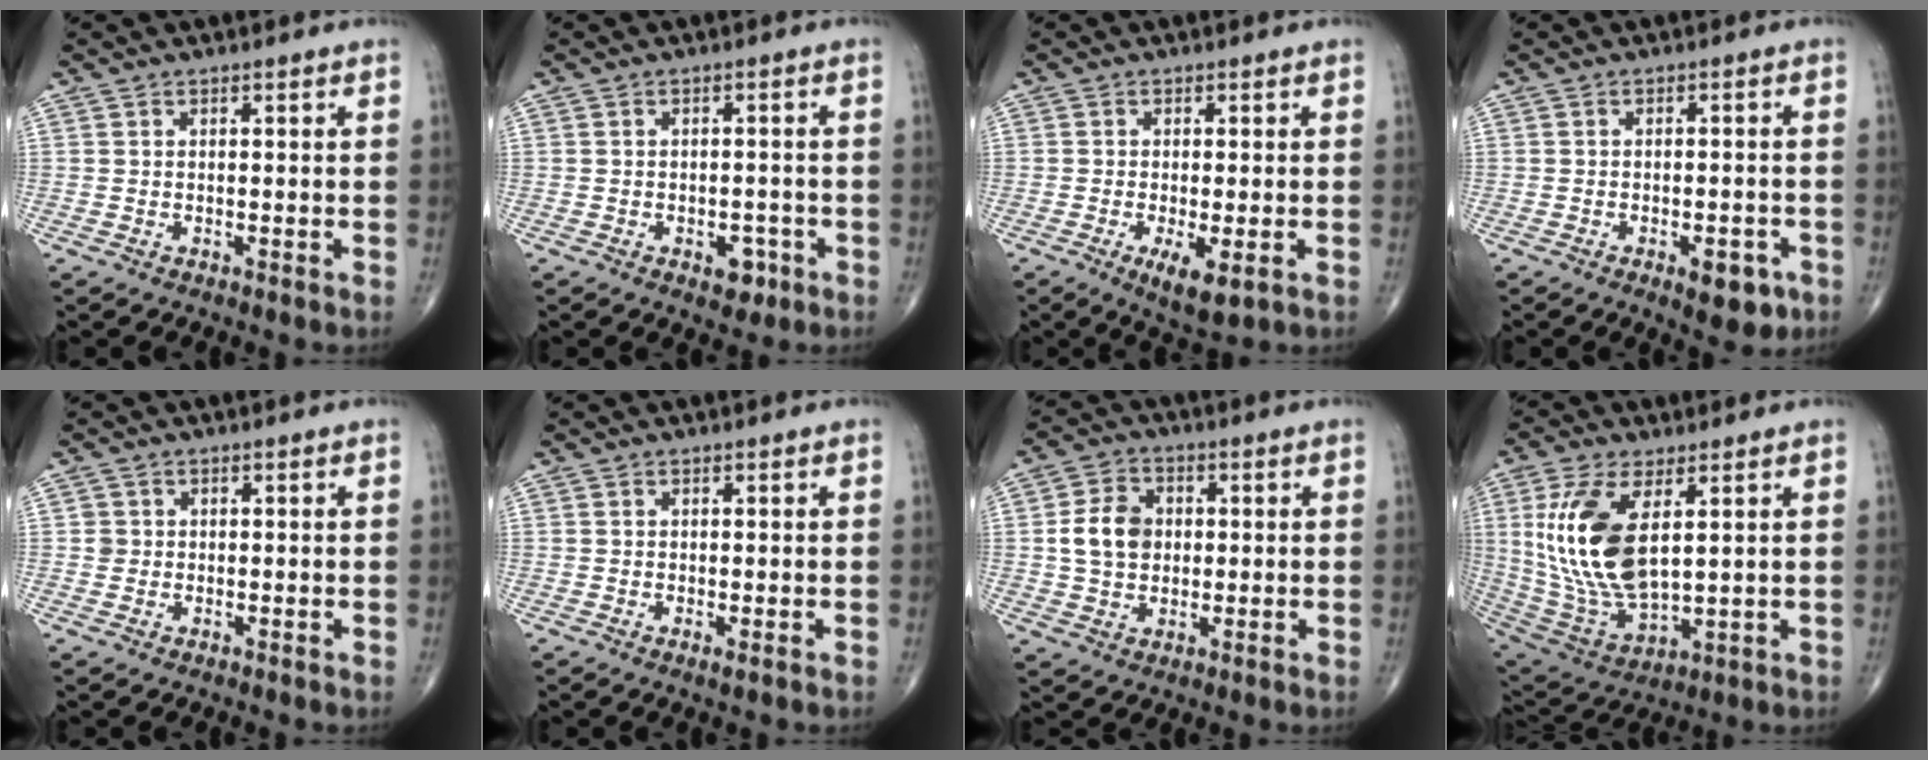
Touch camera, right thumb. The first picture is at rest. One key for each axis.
{"total": 3.7, "fx": -1.7, "fy": 2.3, "fz": 2.3, "tx": -0.010, "ty": 0.009, "tz": -0.020}
{"total": 5.7, "fx": -1.8, "fy": 1.7, "fz": 5.1, "tx": -0.088, "ty": -0.016, "tz": -0.026}
{"total": 5.9, "fx": -2.8, "fy": 2.6, "fz": 4.6, "tx": -0.044, "ty": 0.007, "tz": -0.030}
{"total": 1.5, "fx": 0.0, "fy": 1.5, "fz": 0.1, "tx": 0.007, "ty": 0.005, "tz": -0.001}
{"total": 0.8, "fx": -0.1, "fy": 0.1, "fz": 0.8, "tx": -0.016, "ty": -0.005, "tz": -0.003}
{"total": 8.2, "fx": 0.6, "fy": 6.5, "fz": 5.1, "tx": -0.072, "ty": 0.007, "tz": 0.007}
{"total": 18.0, "fx": 4.0, "fy": 8.6, "fz": 15.3, "tx": -0.313, "ty": -0.023, "tz": 0.090}